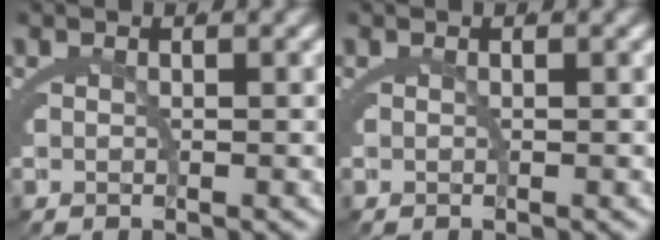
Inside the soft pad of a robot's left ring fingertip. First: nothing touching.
{"total": 0.0}